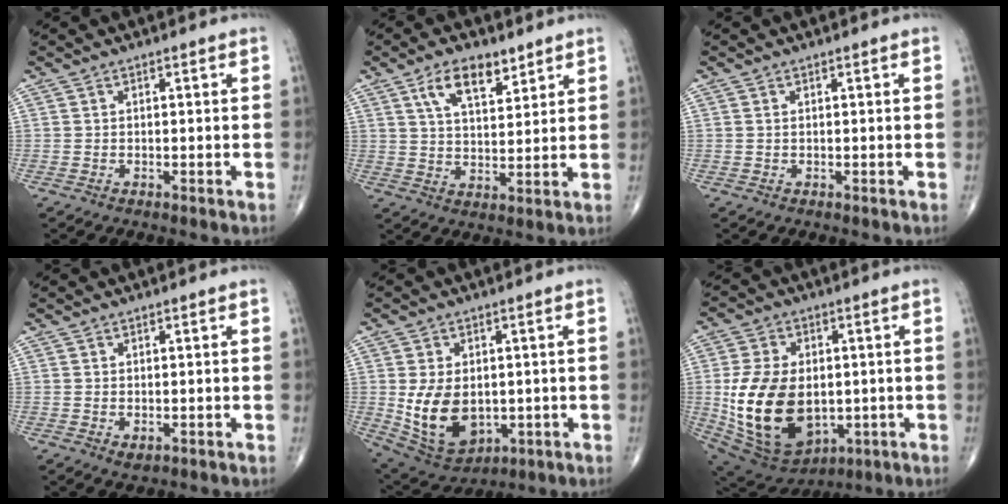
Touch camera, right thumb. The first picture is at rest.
{"total": 8.8, "force": [5.2, 4.0, 5.8], "torque": [-0.086, -0.027, 0.094]}
{"total": 0.0}
{"total": 1.6, "force": [-0.2, 1.1, 1.1], "torque": [-0.017, -0.004, 0.002]}
{"total": 12.7, "force": [-0.7, 8.7, 9.2], "torque": [-0.143, -0.008, 0.015]}
{"total": 20.6, "force": [-1.4, 13.5, 15.4], "torque": [-0.275, -0.009, 0.005]}